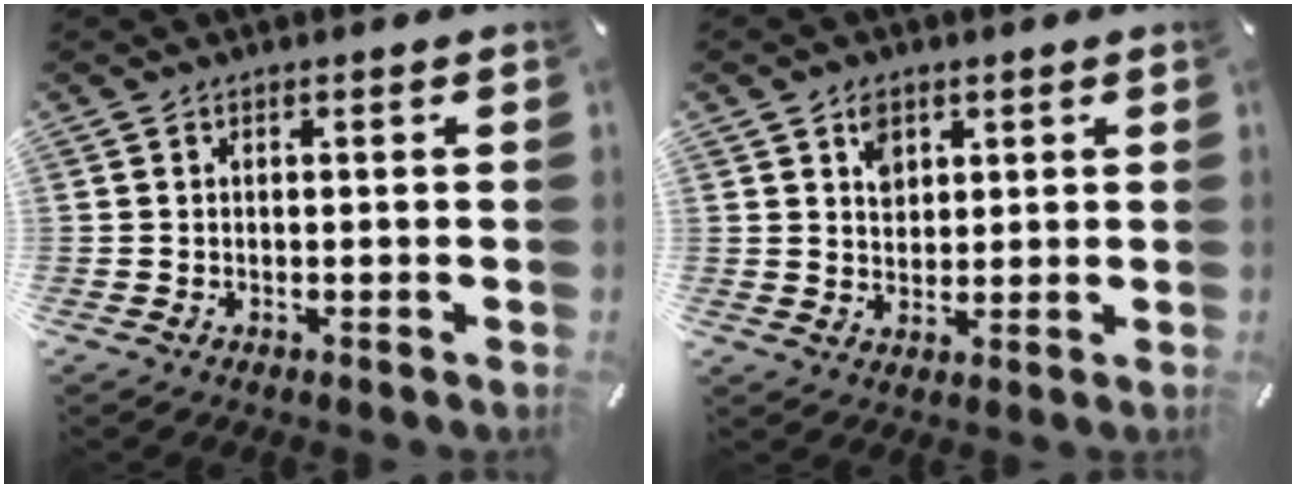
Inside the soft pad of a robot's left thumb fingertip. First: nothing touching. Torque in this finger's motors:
{"motor_torque": [0.23, -0.56, 0.11, -0.05, -0.07]}